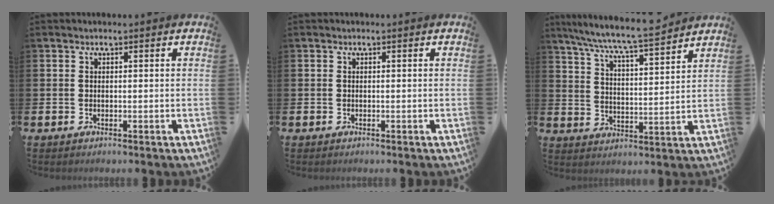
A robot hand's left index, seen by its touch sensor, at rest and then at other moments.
{"total": 0.0}
{"total": 7.8, "force": [7.4, -0.1, 2.4], "torque": [-0.077, -0.052, 0.129]}